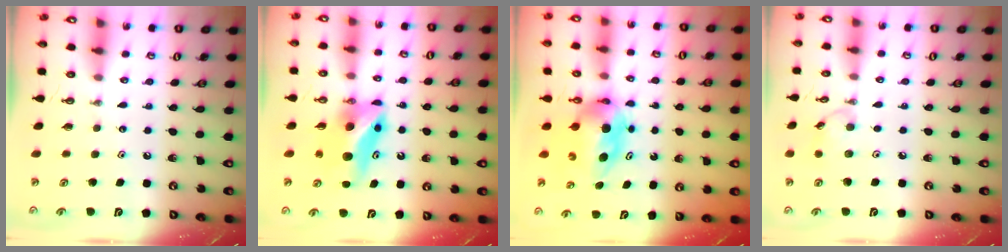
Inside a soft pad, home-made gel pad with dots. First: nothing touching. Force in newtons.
{"total": 10.7, "press": 7.0, "slide": 8.1}
{"total": 6.7, "press": 6.6, "slide": 1.4}
{"total": 6.6, "press": 6.6, "slide": 0.8}